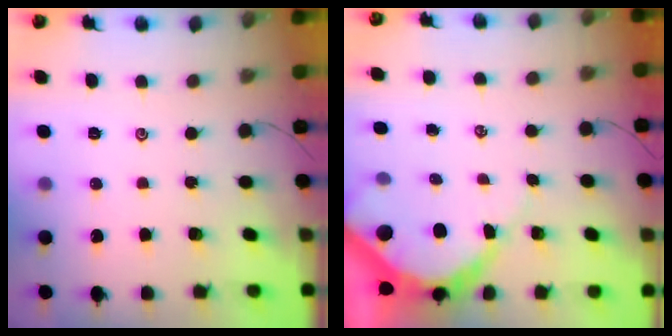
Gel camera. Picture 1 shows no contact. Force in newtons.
{"total": 8.5, "press": 8.5, "slide": 0.9}